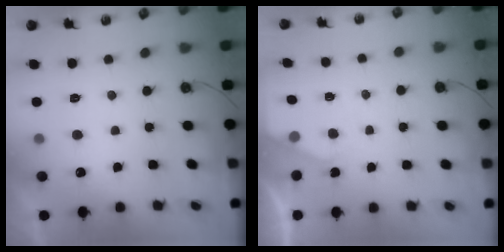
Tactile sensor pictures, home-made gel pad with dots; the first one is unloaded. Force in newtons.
{"total": 2.0, "press": 2.0, "slide": 0.3}